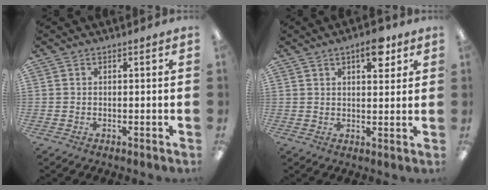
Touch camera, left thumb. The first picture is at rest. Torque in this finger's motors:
{"motor_torque": [-0.14, 0.08, -0.16, -0.27, 0.02]}